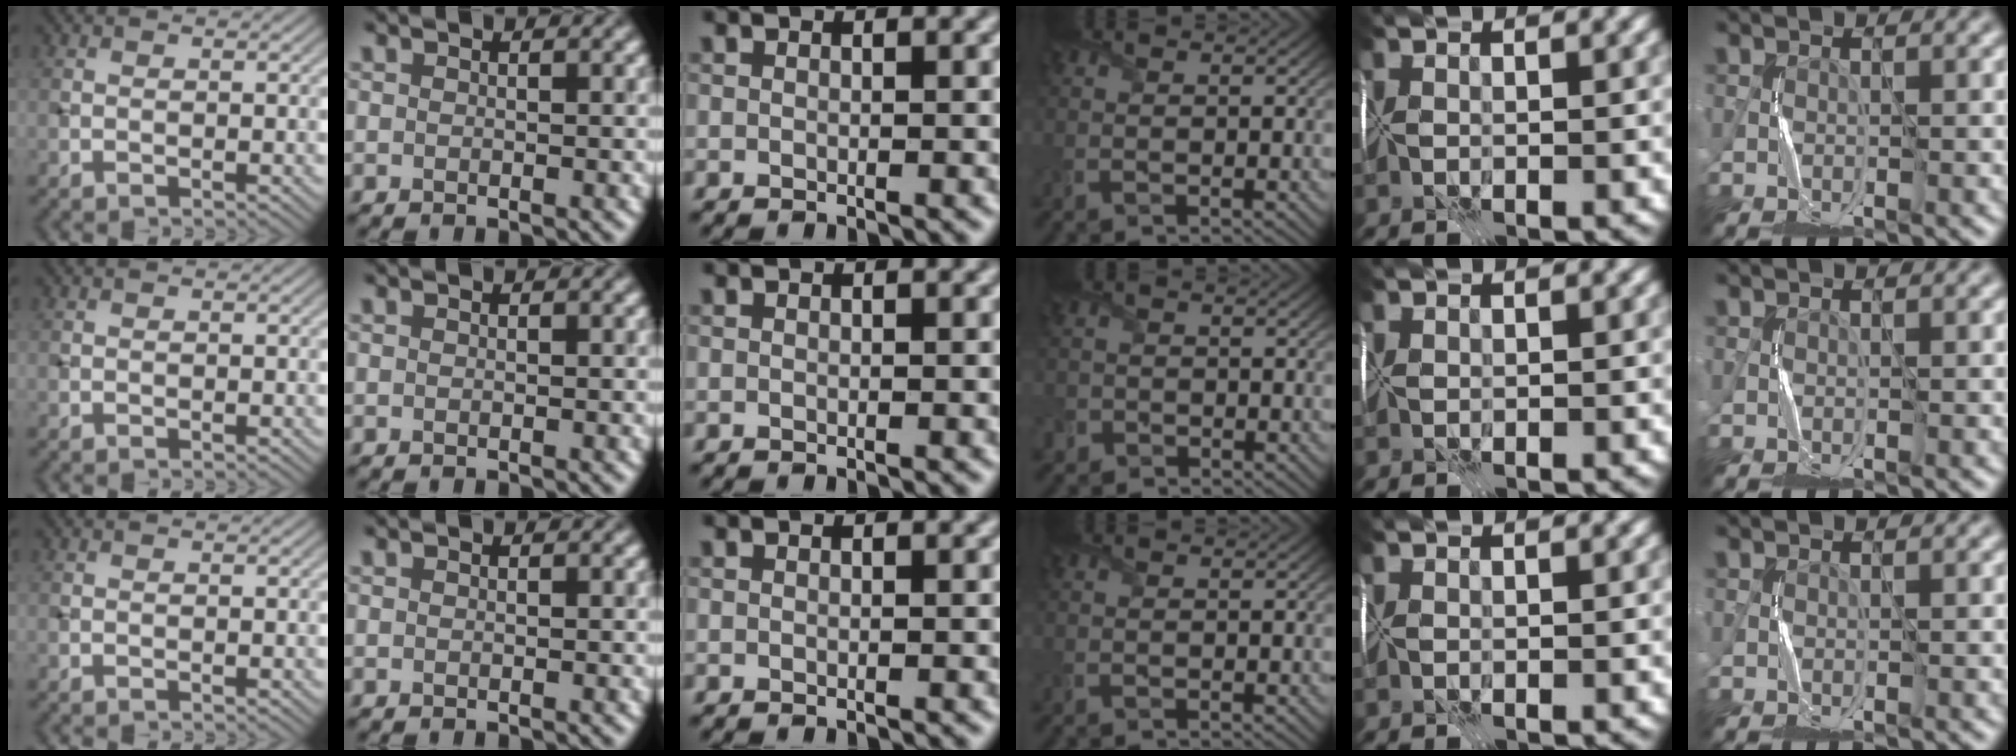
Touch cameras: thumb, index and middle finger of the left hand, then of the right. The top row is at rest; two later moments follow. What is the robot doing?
{"motion": "fold", "object": "wrapping paper"}